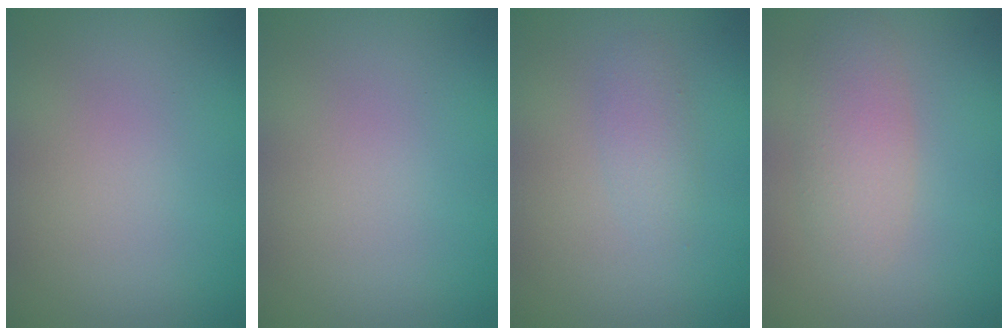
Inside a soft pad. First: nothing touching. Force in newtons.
{"total": 0.0}
{"total": 1.3, "press": 1.3, "slide": 0.0}
{"total": 2.8, "press": 2.8, "slide": 0.3}